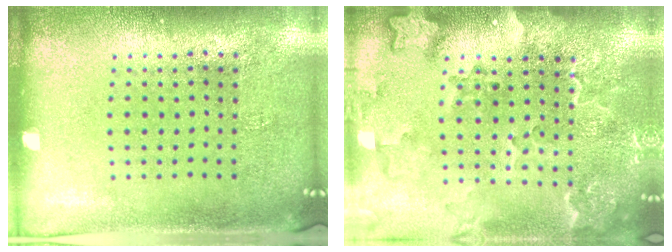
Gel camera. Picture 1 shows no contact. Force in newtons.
{"total": 2.7, "press": 2.4, "slide": 1.2}